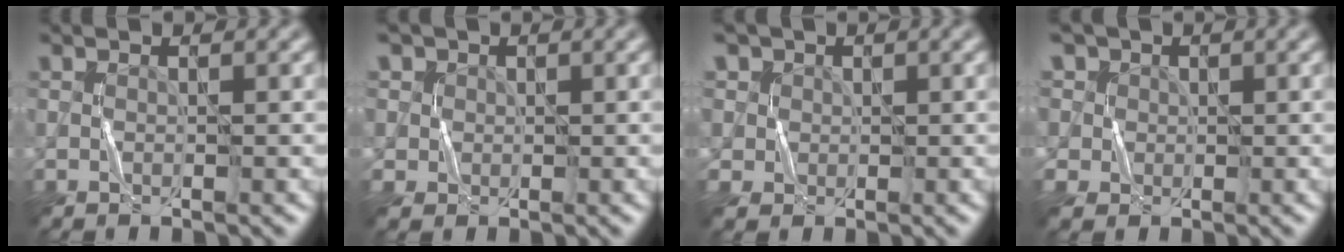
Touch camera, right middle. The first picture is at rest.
{"total": 5.2, "force": [2.2, 4.4, 1.6], "torque": [-0.046, 0.018, 0.026]}
{"total": 6.4, "force": [2.9, 5.3, 2.1], "torque": [-0.055, 0.022, 0.033]}
{"total": 8.1, "force": [3.7, 6.5, 3.1], "torque": [-0.076, 0.027, 0.034]}